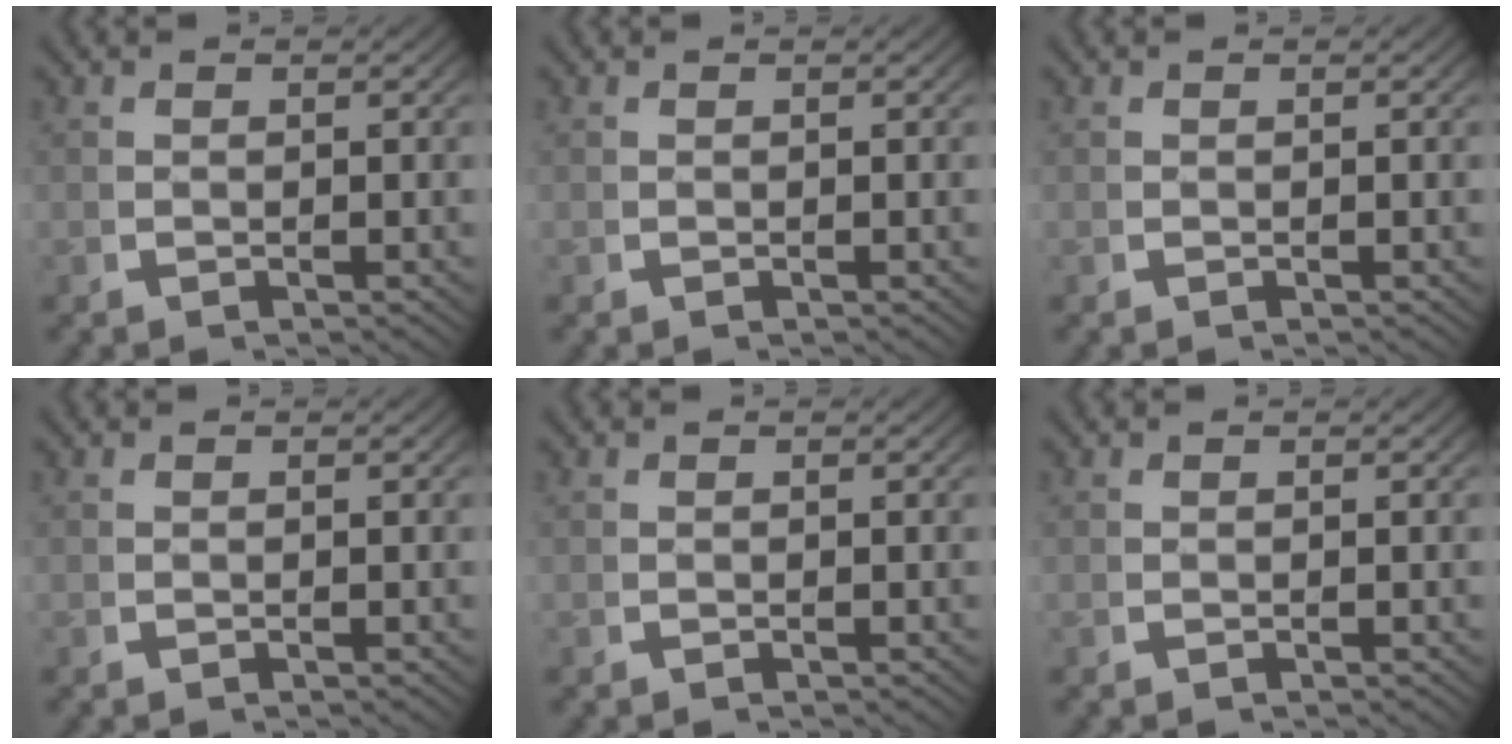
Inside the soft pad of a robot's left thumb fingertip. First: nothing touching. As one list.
[{"total": 0.0}, {"total": 0.0}, {"total": 0.0}, {"total": 0.0}, {"total": 0.0}]